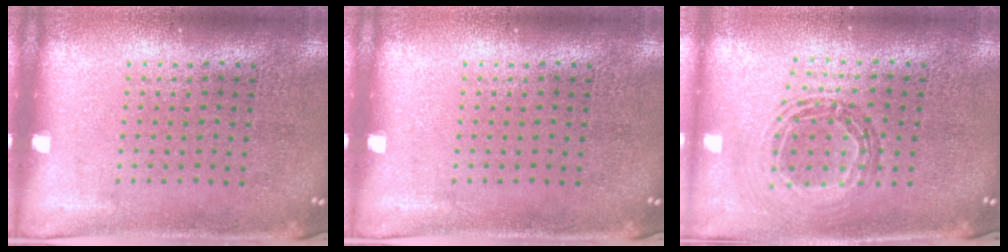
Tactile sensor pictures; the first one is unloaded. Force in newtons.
{"total": 0.0}
{"total": 0.9, "press": 0.9, "slide": 0.0}